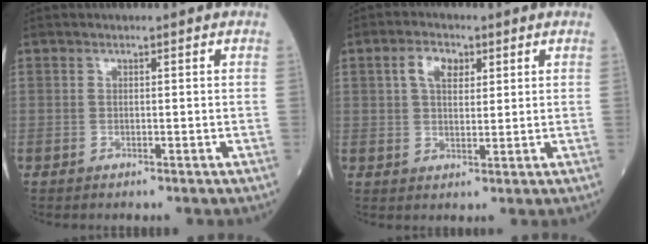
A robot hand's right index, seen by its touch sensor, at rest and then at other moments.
{"total": 4.6, "force": [1.9, 2.6, 3.3], "torque": [-0.067, 0.012, 0.035]}